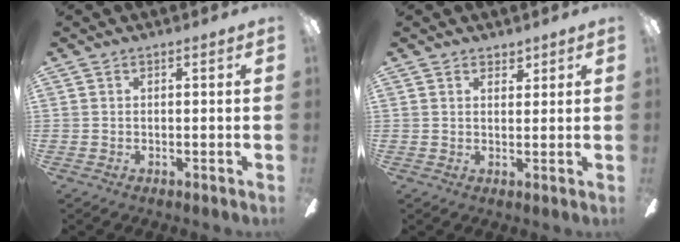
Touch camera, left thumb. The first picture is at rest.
{"total": 2.4, "force": [1.9, 1.4, 0.5], "torque": [0.003, -0.006, 0.033]}